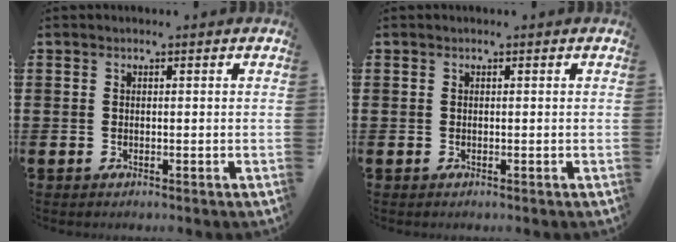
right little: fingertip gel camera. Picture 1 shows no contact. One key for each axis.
{"total": 0.0}